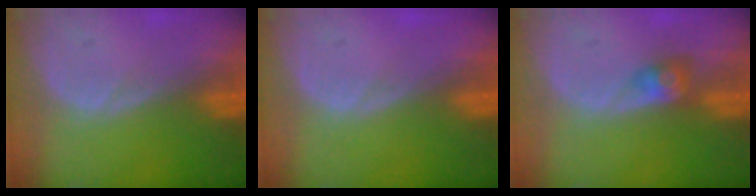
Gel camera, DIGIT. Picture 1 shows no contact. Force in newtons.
{"total": 0.0}
{"total": 3.0, "press": 2.6, "slide": 1.4}